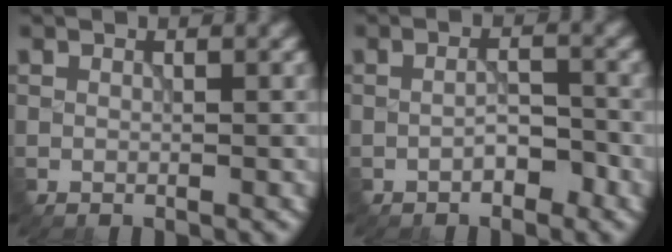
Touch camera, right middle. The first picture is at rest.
{"total": 2.1, "force": [-1.1, 0.8, 1.6], "torque": [-0.025, 0.005, -0.021]}